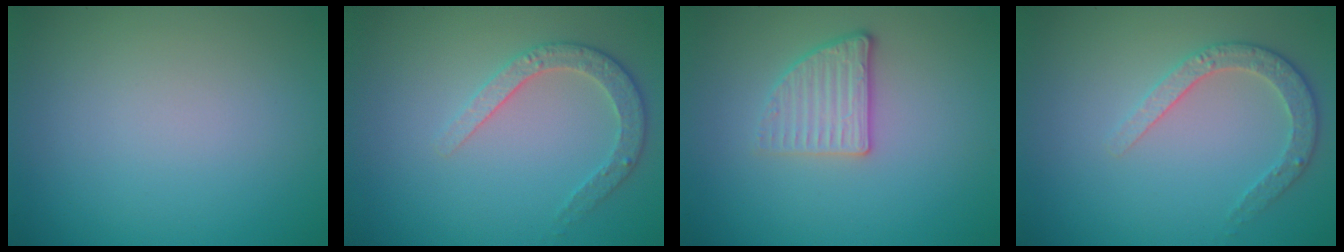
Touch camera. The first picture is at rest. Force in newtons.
{"total": 2.9, "press": 2.8, "slide": 0.7}
{"total": 2.7, "press": 2.4, "slide": 1.1}
{"total": 2.9, "press": 2.8, "slide": 0.7}